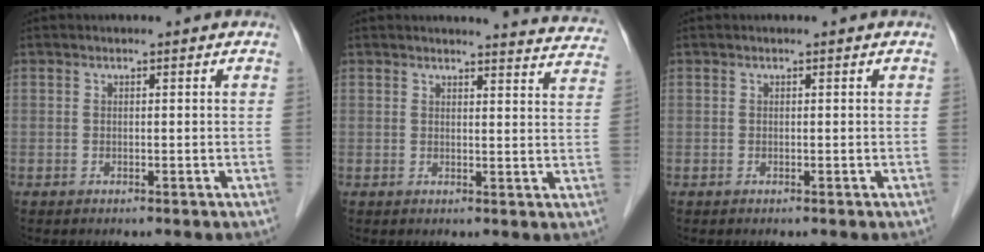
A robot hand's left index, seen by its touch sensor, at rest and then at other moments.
{"total": 10.2, "force": [10.1, 0.5, 1.2], "torque": [0.006, -0.055, 0.084]}
{"total": 0.0}